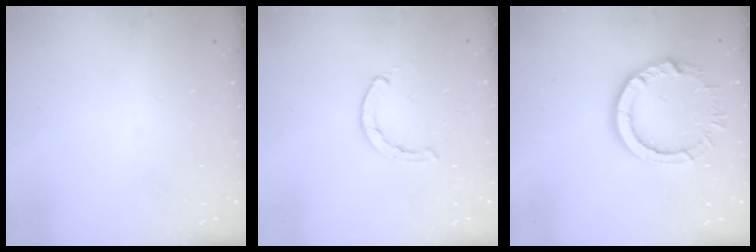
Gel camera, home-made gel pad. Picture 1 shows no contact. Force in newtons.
{"total": 1.5, "press": 1.5, "slide": 0.2}
{"total": 9.8, "press": 9.8, "slide": 0.4}